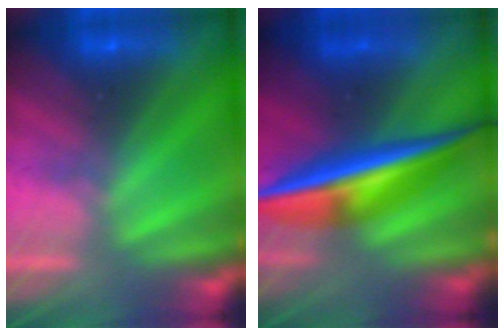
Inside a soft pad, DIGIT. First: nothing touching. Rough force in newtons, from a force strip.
{"total": 9.2}